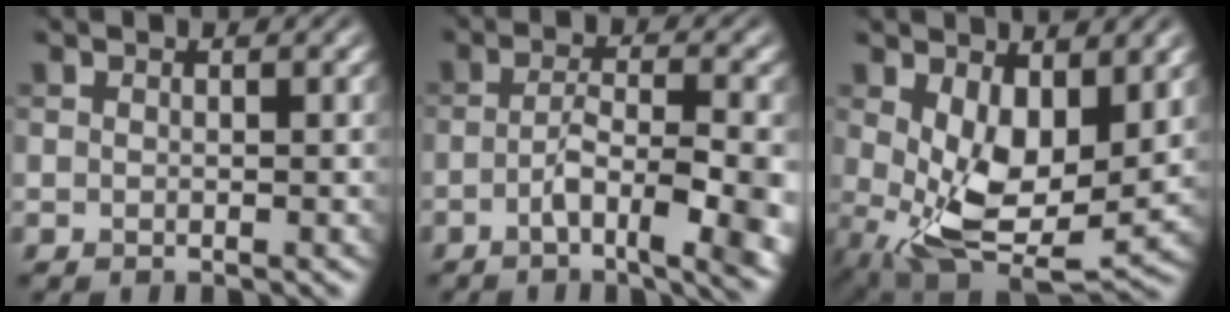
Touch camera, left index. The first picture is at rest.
{"total": 7.6, "force": [-2.7, 2.1, 6.8], "torque": [-0.112, -0.005, -0.043]}
{"total": 7.8, "force": [0.8, 4.3, 6.5], "torque": [-0.133, -0.022, 0.026]}